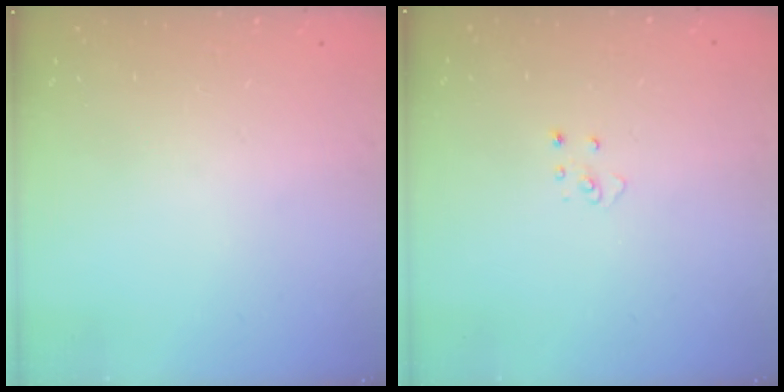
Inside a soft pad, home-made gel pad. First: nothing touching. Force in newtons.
{"total": 3.4, "press": 3.4, "slide": 0.1}